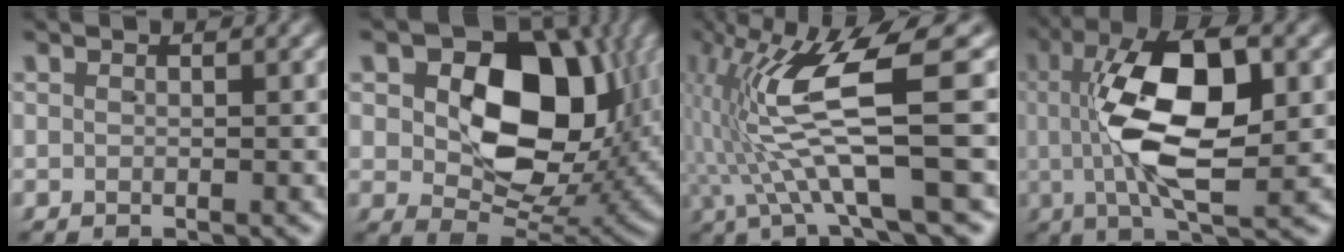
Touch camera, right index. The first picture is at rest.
{"total": 14.1, "force": [3.2, 9.4, 10.1], "torque": [-0.140, -0.014, 0.057]}
{"total": 9.3, "force": [-0.1, 2.8, 8.8], "torque": [-0.169, -0.002, 0.000]}
{"total": 11.3, "force": [1.2, 4.5, 10.2], "torque": [-0.180, 0.007, 0.016]}